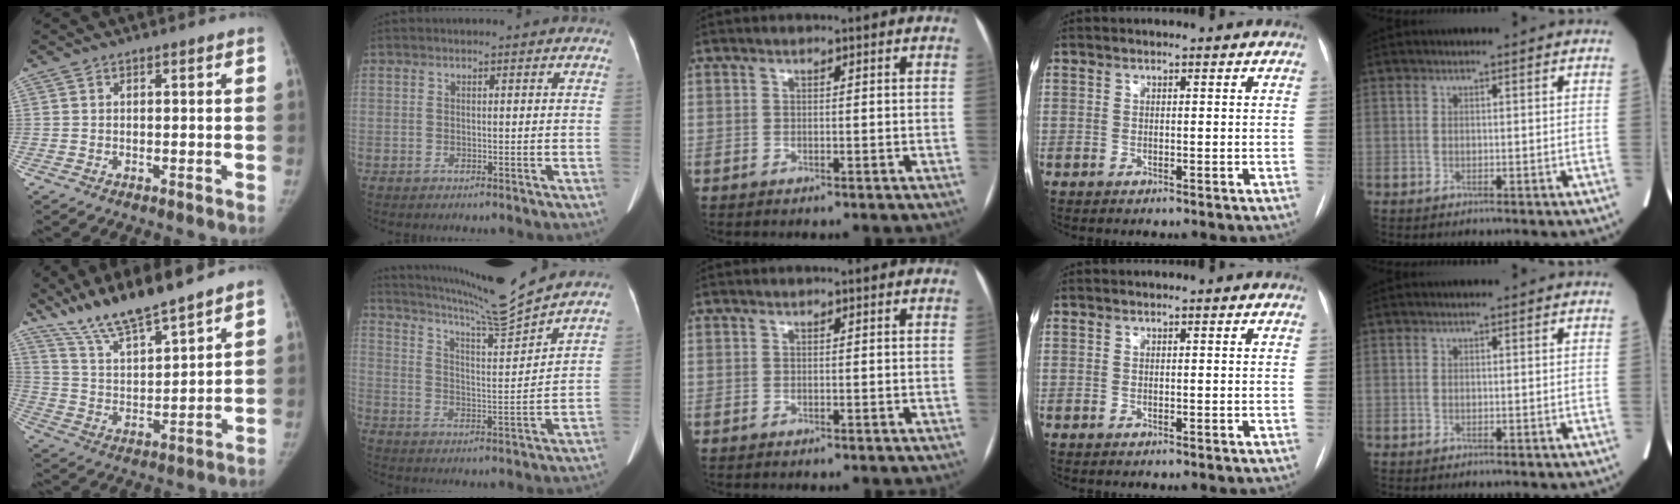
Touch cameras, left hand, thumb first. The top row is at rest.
{"thumb": {"total": 13.9, "force": [11.5, 2.0, 7.5], "torque": [-0.127, -0.057, 0.219]}, "index": {"total": 12.6, "force": [11.7, -2.9, 3.9], "torque": [-0.080, -0.036, 0.194]}}